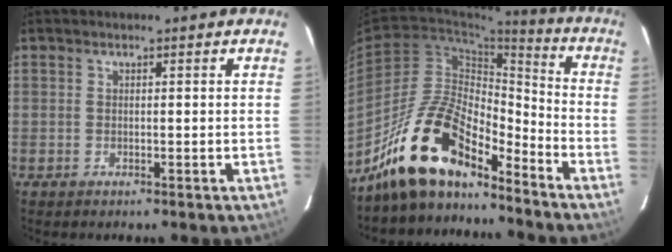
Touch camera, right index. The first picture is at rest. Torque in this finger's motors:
{"motor_torque": [1.13, -1.00, 1.05, 0.21]}